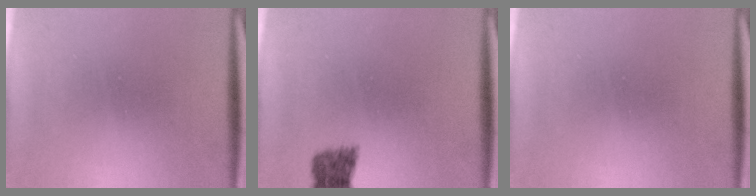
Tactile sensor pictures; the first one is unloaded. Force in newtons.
{"total": 2.3}
{"total": 0.0}